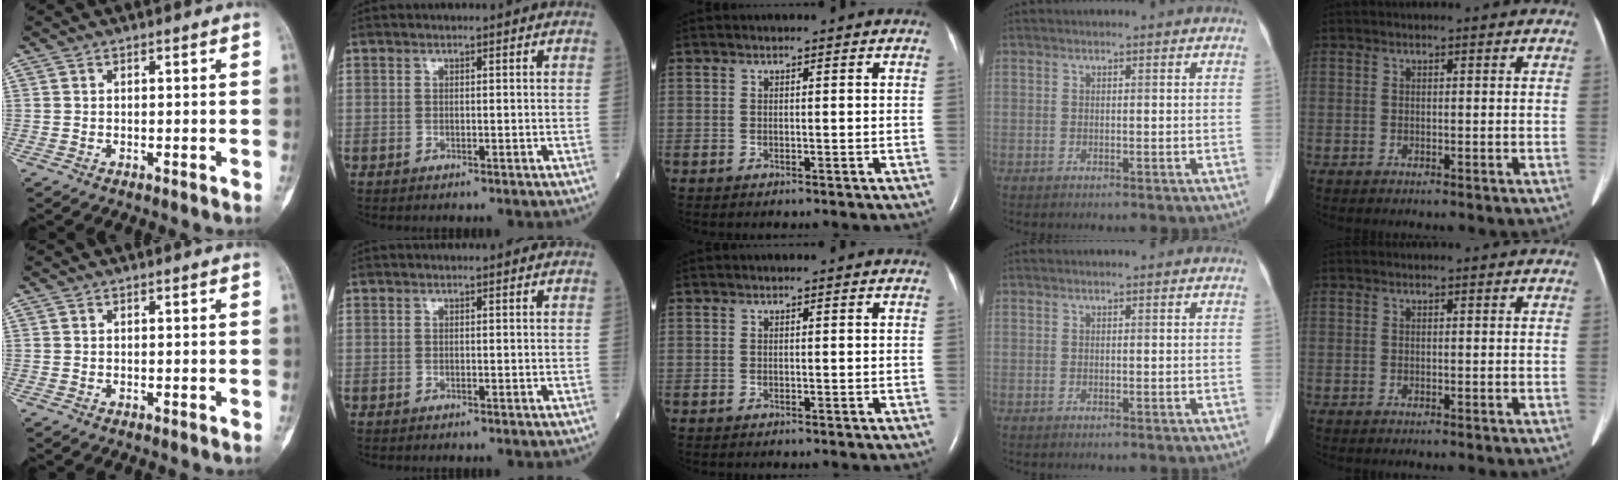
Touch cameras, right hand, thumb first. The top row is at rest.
{}